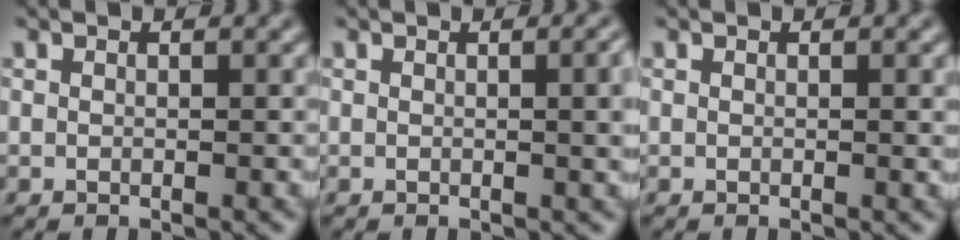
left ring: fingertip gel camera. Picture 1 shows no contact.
{"total": 2.9, "force": [0.2, 1.0, 2.8], "torque": [-0.026, 0.006, 0.000]}
{"total": 0.6, "force": [0.0, 0.1, 0.6], "torque": [-0.007, 0.000, 0.000]}